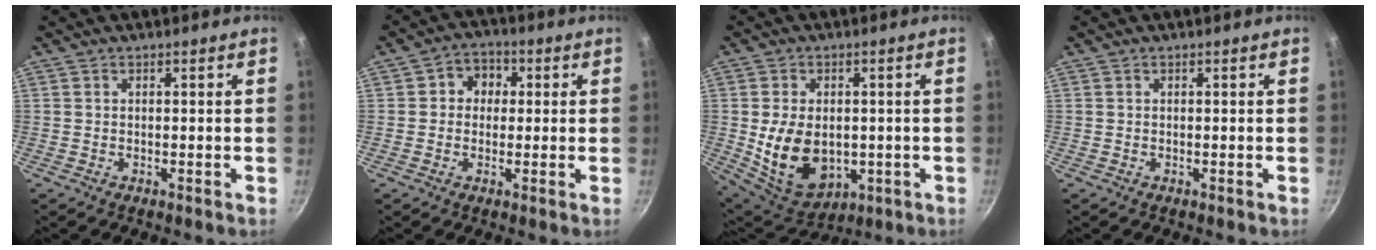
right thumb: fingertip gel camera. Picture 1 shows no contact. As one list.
[{"total": 5.0, "force": [0.3, 4.5, 2.3], "torque": [-0.002, 0.010, -0.010]}, {"total": 13.5, "force": [-1.0, 9.4, 9.6], "torque": [-0.153, -0.014, 0.009]}, {"total": 0.0}]